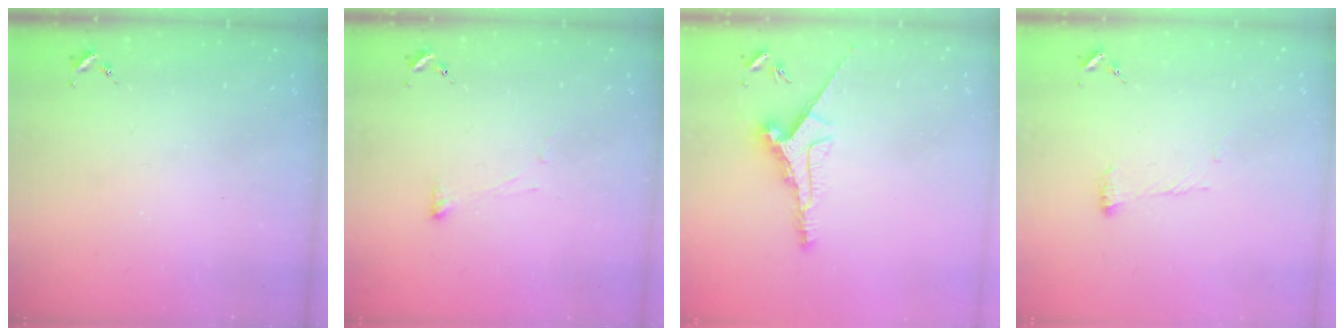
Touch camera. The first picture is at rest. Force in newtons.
{"total": 2.9, "press": 2.8, "slide": 0.6}
{"total": 11.3, "press": 11.3, "slide": 0.1}
{"total": 6.6, "press": 6.5, "slide": 0.8}